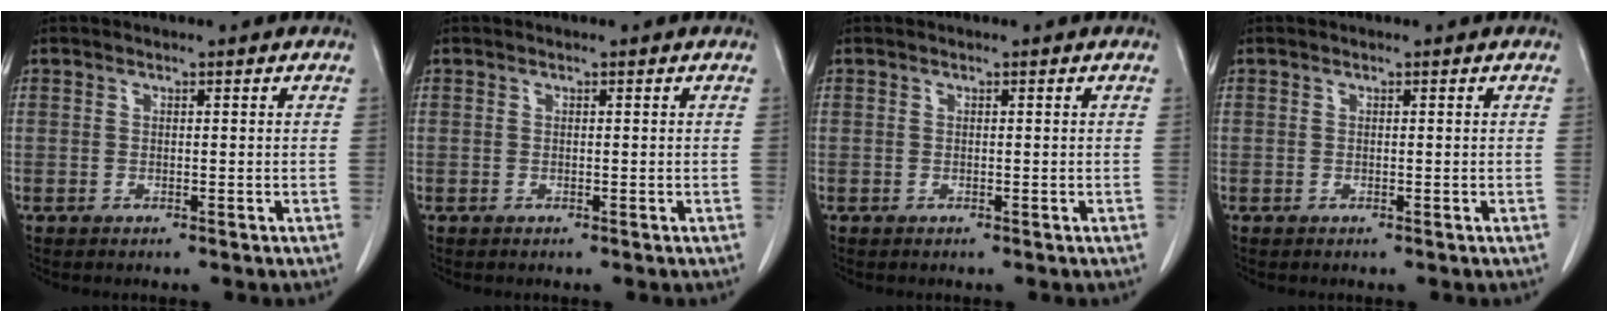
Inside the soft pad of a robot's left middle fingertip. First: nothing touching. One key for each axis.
{"total": 0.0}
{"total": 0.0}
{"total": 0.0}